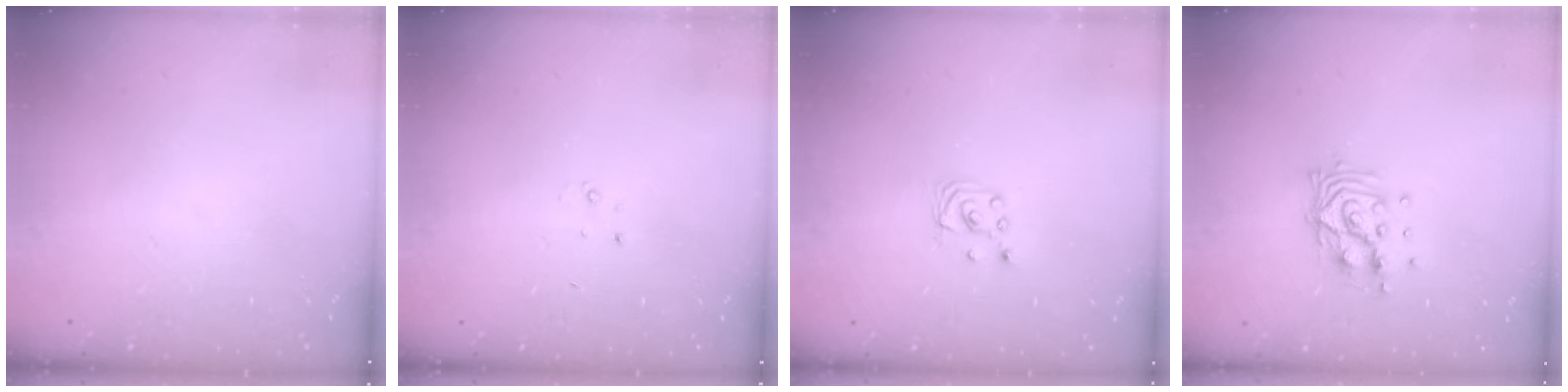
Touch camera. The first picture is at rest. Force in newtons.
{"total": 2.3, "press": 2.3, "slide": 0.3}
{"total": 2.0, "press": 2.0, "slide": 0.2}
{"total": 11.0, "press": 11.0, "slide": 1.3}